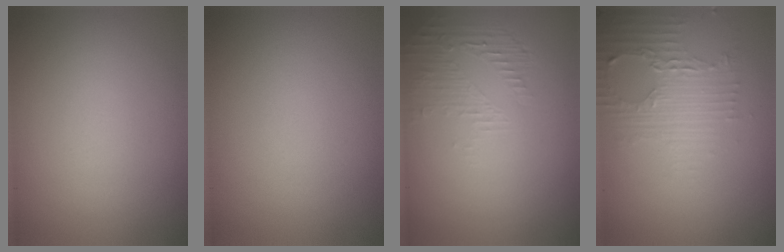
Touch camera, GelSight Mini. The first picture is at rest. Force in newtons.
{"total": 0.0}
{"total": 1.6, "press": 0.4, "slide": 1.6}
{"total": 3.5, "press": 2.6, "slide": 2.4}